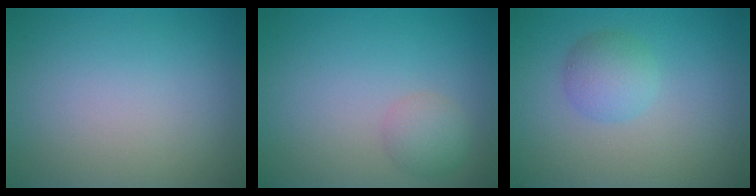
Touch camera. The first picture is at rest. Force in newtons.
{"total": 1.9, "press": 1.9, "slide": 0.1}
{"total": 2.5, "press": 2.5, "slide": 0.1}